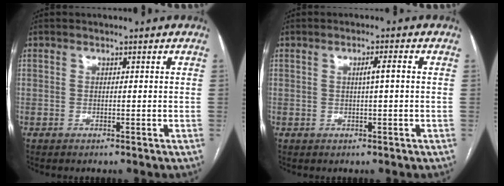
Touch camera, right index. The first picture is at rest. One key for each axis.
{"total": 2.1, "fx": 0.3, "fy": -0.2, "fz": 2.1, "tx": -0.033, "ty": 0.003, "tz": 0.004}